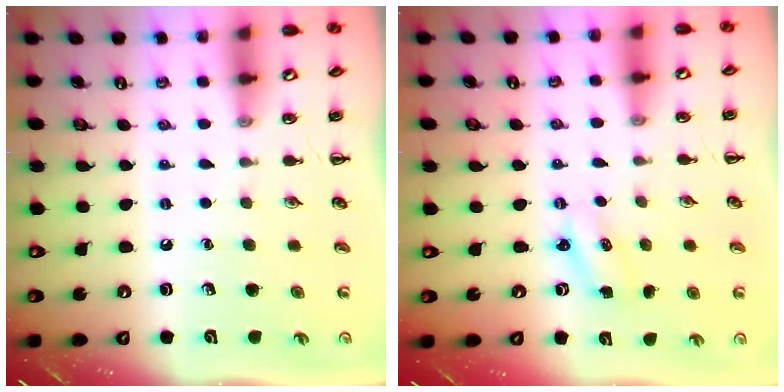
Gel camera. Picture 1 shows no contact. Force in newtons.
{"total": 2.3, "press": 2.3, "slide": 0.6}